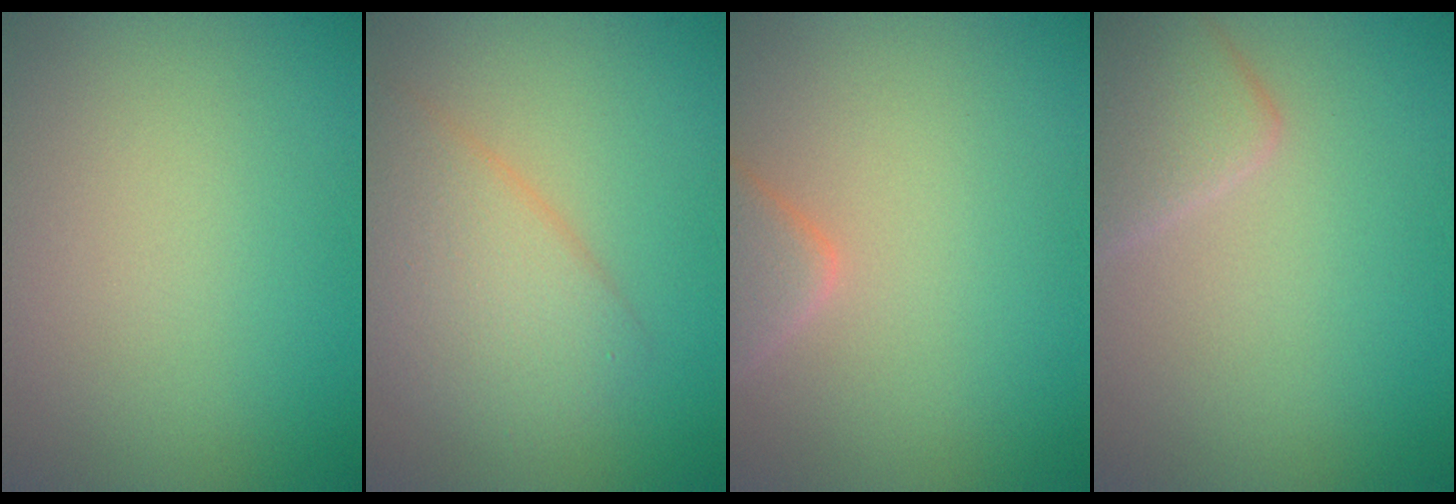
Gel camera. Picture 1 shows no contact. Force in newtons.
{"total": 3.9, "press": 3.9, "slide": 0.0}
{"total": 2.5, "press": 2.5, "slide": 0.2}
{"total": 3.2, "press": 3.1, "slide": 0.2}